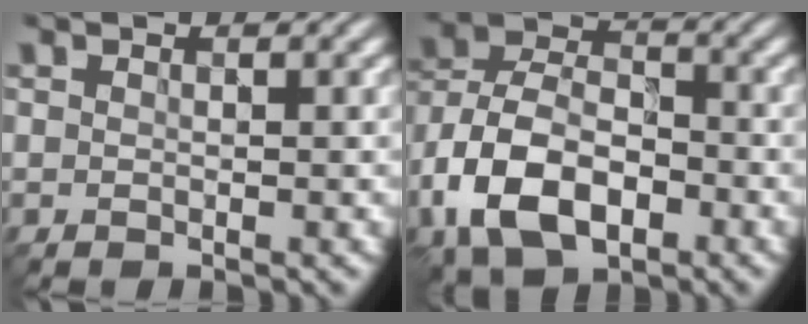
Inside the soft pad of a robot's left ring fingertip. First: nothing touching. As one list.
[{"total": 10.6, "force": [-4.4, 6.3, 7.3], "torque": [-0.156, -0.001, -0.095]}]